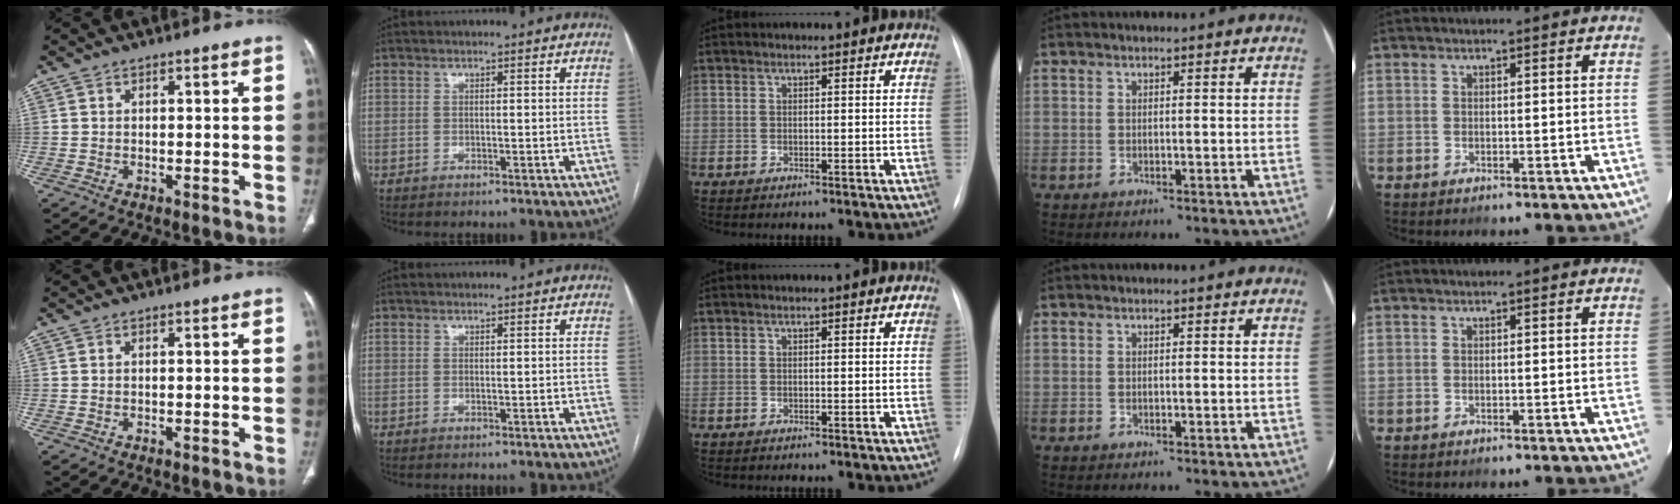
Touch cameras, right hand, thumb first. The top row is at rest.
{}